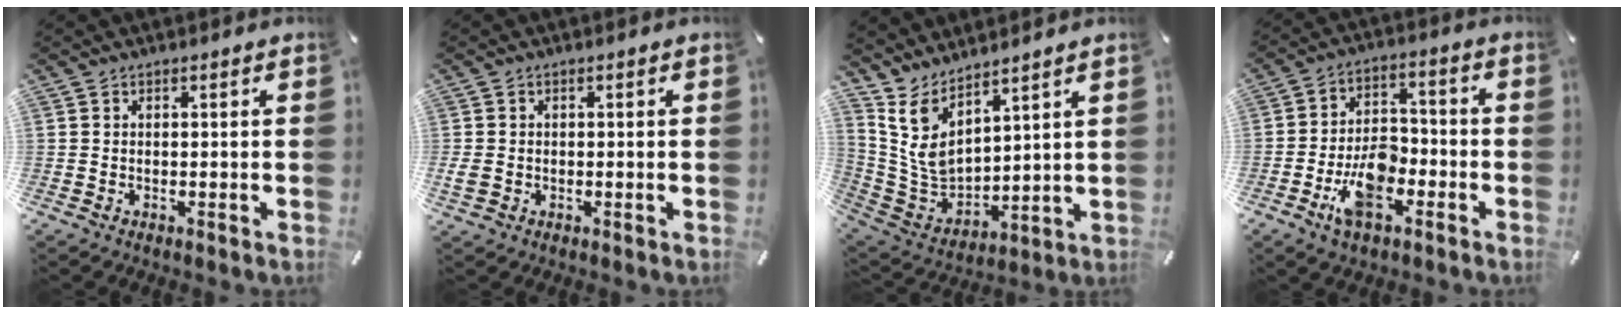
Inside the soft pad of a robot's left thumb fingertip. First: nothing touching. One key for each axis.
{"total": 2.5, "fx": -0.5, "fy": 1.9, "fz": 1.5, "tx": -0.033, "ty": 0.002, "tz": -0.011}
{"total": 9.1, "fx": 5.7, "fy": 5.5, "fz": 4.5, "tx": -0.122, "ty": -0.044, "tz": 0.113}
{"total": 11.1, "fx": -5.0, "fy": 6.5, "fz": 7.5, "tx": -0.144, "ty": 0.019, "tz": -0.090}